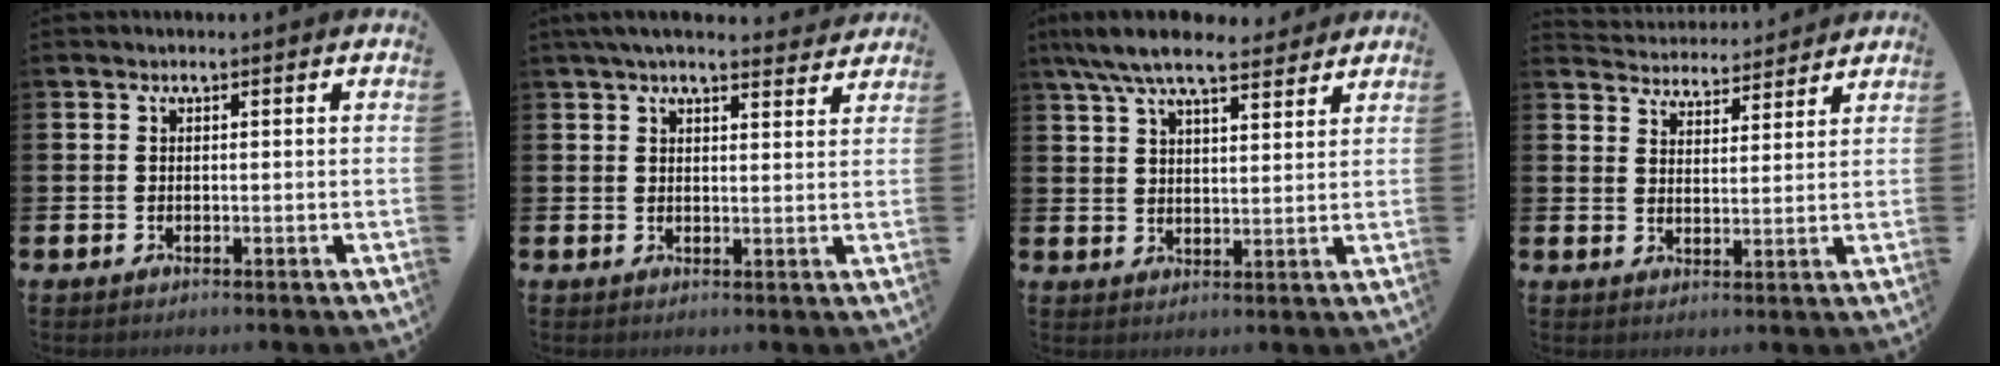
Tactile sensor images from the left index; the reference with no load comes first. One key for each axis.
{"total": 3.7, "fx": 3.3, "fy": 0.5, "fz": 1.5, "tx": -0.031, "ty": -0.010, "tz": 0.060}
{"total": 8.4, "fx": 7.4, "fy": 1.9, "fz": 3.4, "tx": -0.080, "ty": -0.025, "tz": 0.135}
{"total": 4.4, "fx": 4.3, "fy": 0.6, "fz": -0.4, "tx": -0.002, "ty": -0.035, "tz": 0.075}